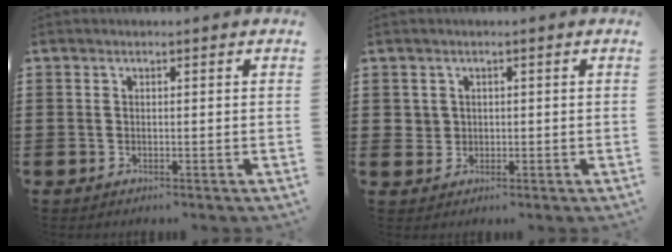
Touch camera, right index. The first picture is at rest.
{"total": 1.9, "force": [0.7, 1.8, 0.2], "torque": [-0.010, 0.011, 0.011]}